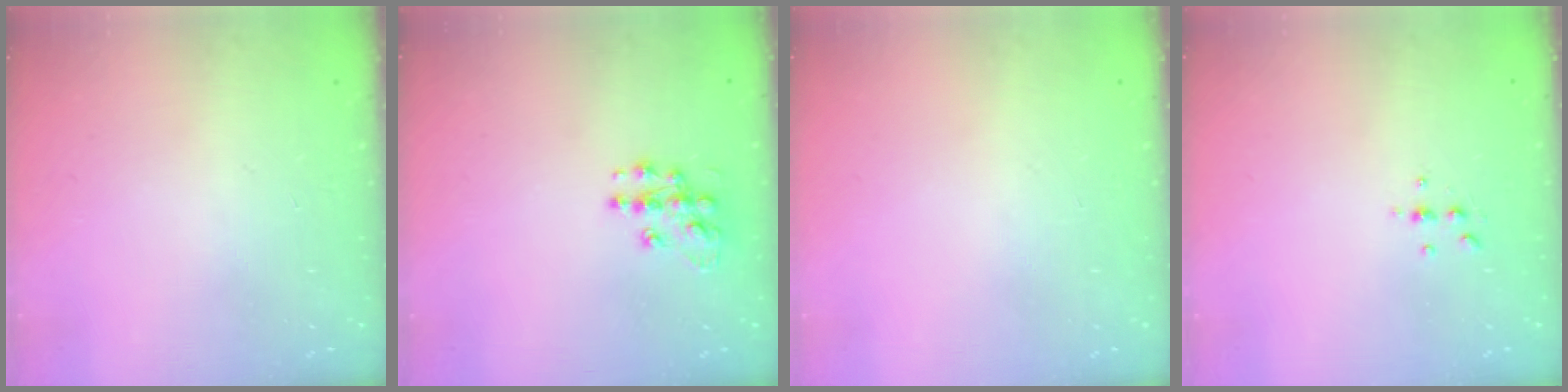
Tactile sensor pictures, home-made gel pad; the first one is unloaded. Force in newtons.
{"total": 10.2, "press": 10.2, "slide": 0.5}
{"total": 0.0}
{"total": 3.9, "press": 3.9, "slide": 0.6}